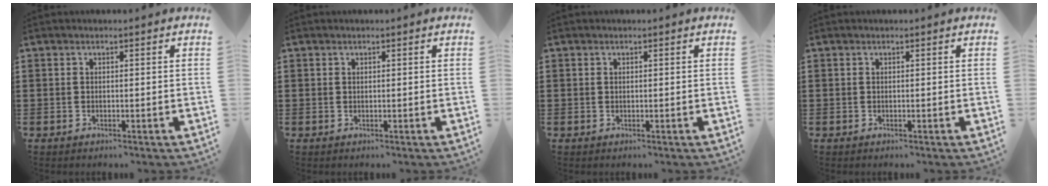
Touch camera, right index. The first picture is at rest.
{"total": 0.0}
{"total": 0.0}
{"total": 0.0}